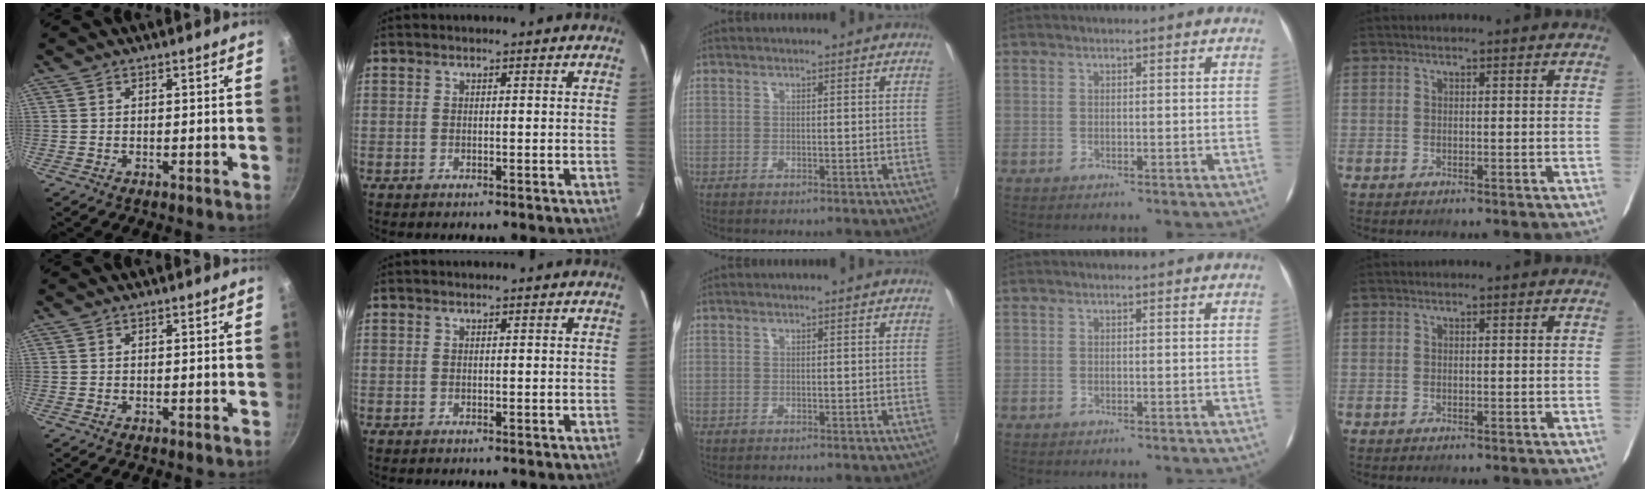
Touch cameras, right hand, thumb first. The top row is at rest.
{}